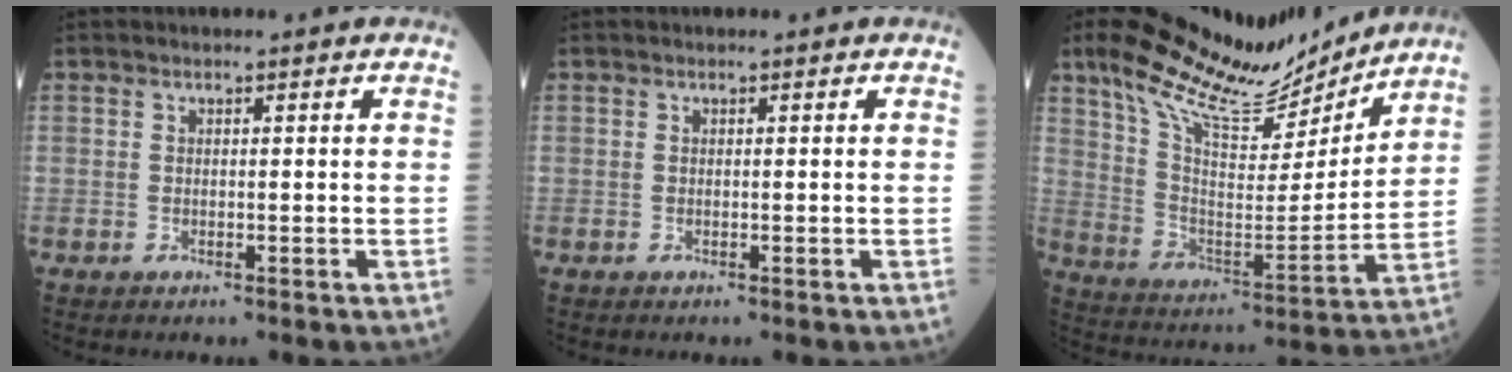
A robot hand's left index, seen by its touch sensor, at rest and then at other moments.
{"total": 0.0}
{"total": 17.4, "force": [14.7, 3.7, 8.4], "torque": [-0.156, -0.008, 0.255]}